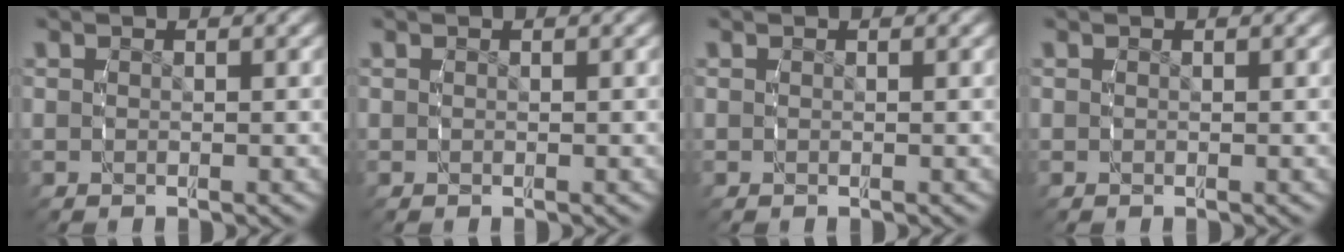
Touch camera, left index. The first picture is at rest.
{"total": 0.0}
{"total": 0.0}
{"total": 0.0}